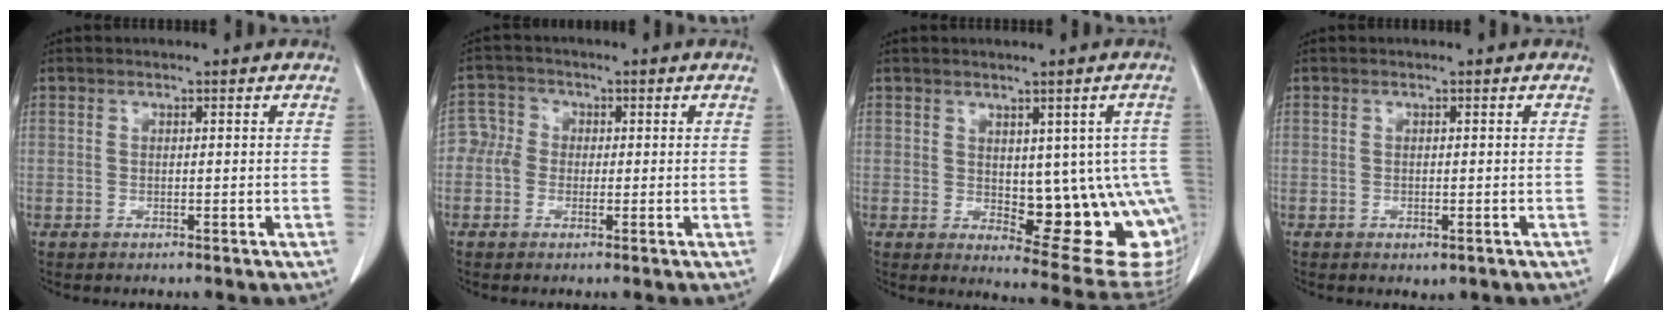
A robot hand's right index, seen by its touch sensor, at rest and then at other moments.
{"total": 3.7, "force": [-0.5, 3.5, 1.1], "torque": [-0.014, 0.016, -0.017]}
{"total": 13.7, "force": [-1.1, 5.6, 12.4], "torque": [-0.106, 0.002, 0.005]}
{"total": 1.3, "force": [-0.6, 0.7, 0.9], "torque": [-0.012, -0.002, 0.000]}